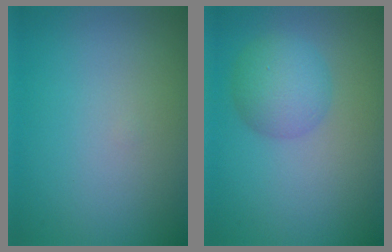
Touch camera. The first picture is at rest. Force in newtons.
{"total": 3.9, "press": 3.9, "slide": 0.1}